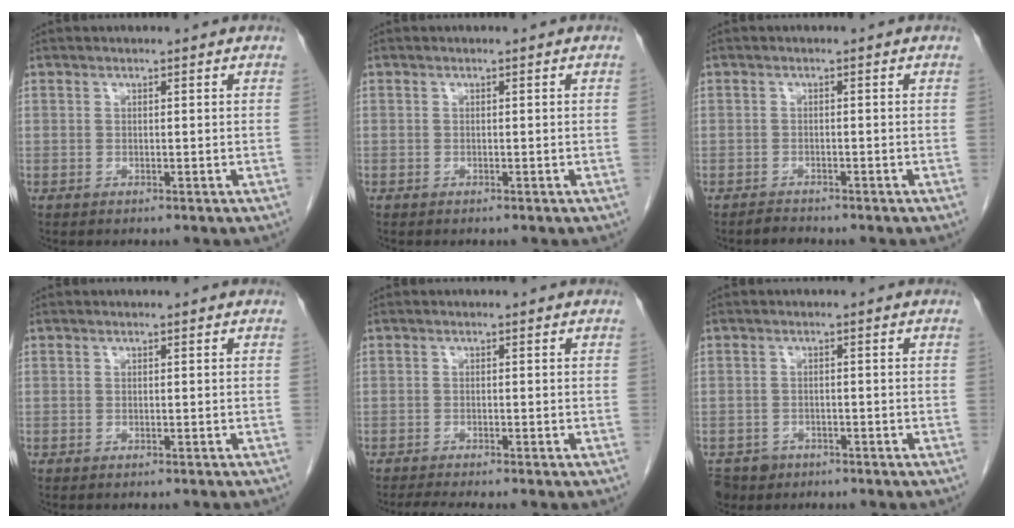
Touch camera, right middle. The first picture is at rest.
{"total": 0.0}
{"total": 1.2, "force": [-1.1, 0.2, -0.1], "torque": [-0.002, -0.003, -0.020]}
{"total": 1.8, "force": [-1.7, 0.2, 0.6], "torque": [-0.012, -0.002, -0.021]}
{"total": 4.0, "force": [-3.4, 0.0, 1.9], "torque": [-0.030, -0.010, -0.055]}
{"total": 4.4, "force": [-2.9, 3.2, 0.4], "torque": [-0.006, 0.003, -0.046]}